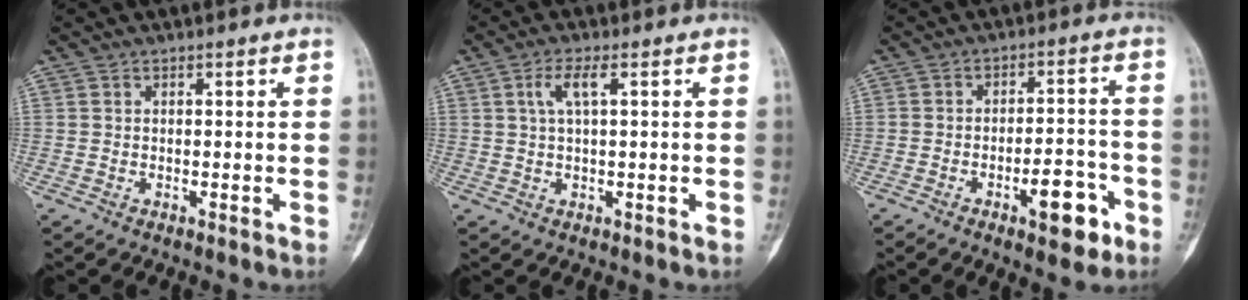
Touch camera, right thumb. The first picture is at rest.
{"total": 3.9, "force": [1.2, 0.9, 3.5], "torque": [-0.079, 0.009, 0.028]}
{"total": 9.1, "force": [-4.5, 3.6, 7.1], "torque": [-0.087, 0.033, -0.062]}